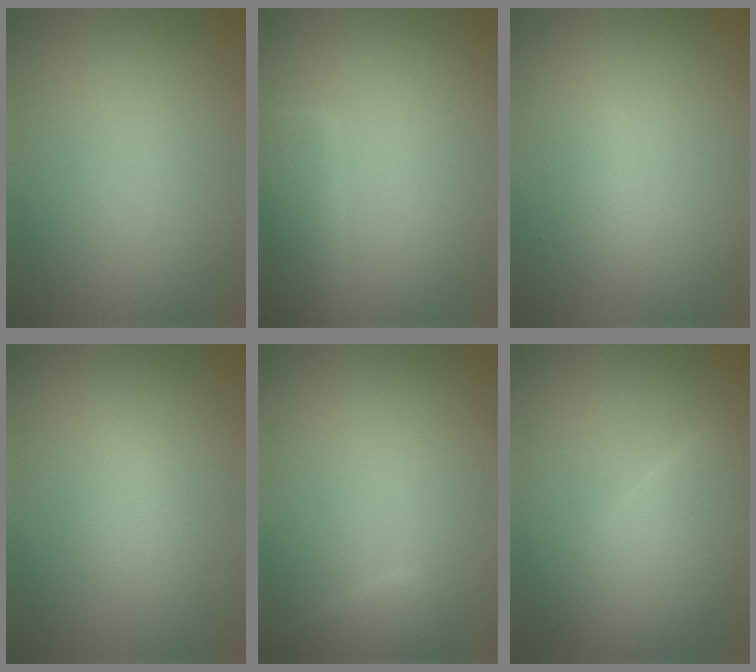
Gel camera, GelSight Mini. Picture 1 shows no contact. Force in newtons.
{"total": 3.3, "press": 3.3, "slide": 0.2}
{"total": 1.5, "press": 1.5, "slide": 0.0}
{"total": 1.5, "press": 1.5, "slide": 0.1}
{"total": 1.8, "press": 1.8, "slide": 0.1}
{"total": 5.9, "press": 5.9, "slide": 0.3}